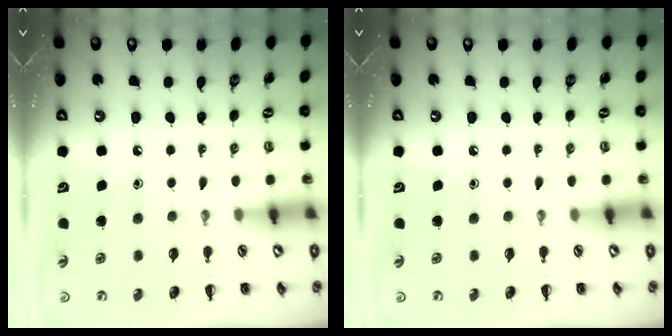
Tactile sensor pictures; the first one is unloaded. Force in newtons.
{"total": 0.0}